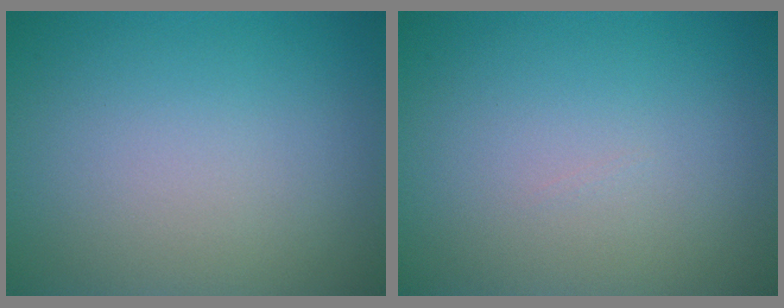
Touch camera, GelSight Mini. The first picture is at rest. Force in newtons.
{"total": 0.0}